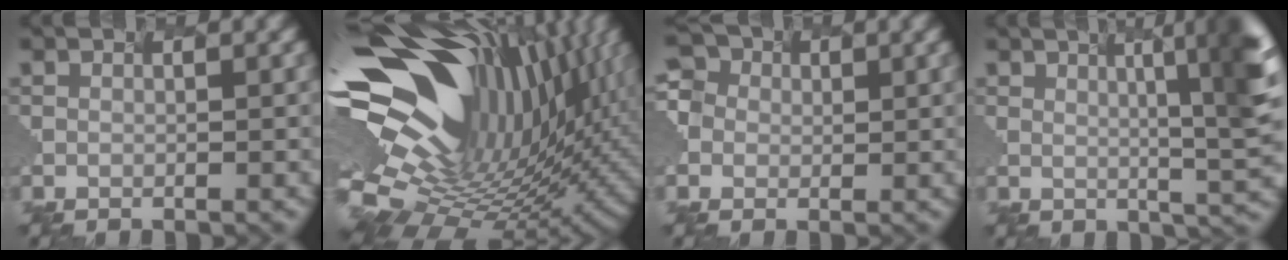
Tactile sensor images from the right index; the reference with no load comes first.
{"total": 18.2, "force": [4.3, 10.6, 14.1], "torque": [-0.289, 0.013, 0.092]}
{"total": 3.3, "force": [0.2, 3.2, 0.8], "torque": [-0.036, 0.015, -0.003]}
{"total": 6.9, "force": [2.5, 1.1, 6.4], "torque": [-0.085, 0.008, 0.047]}